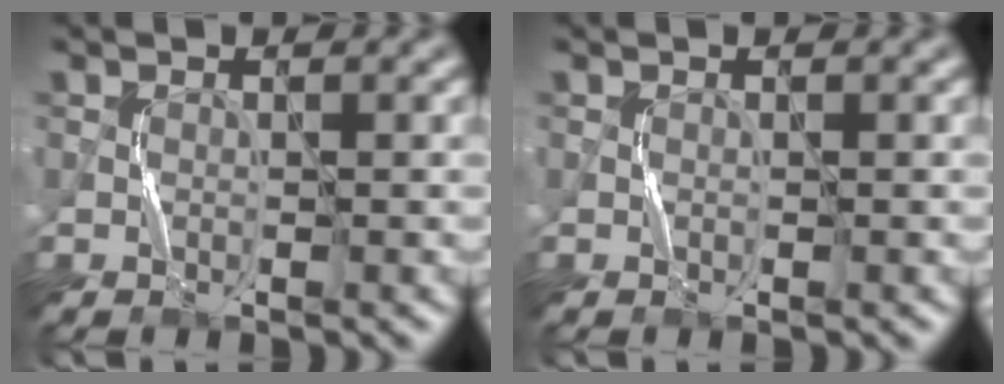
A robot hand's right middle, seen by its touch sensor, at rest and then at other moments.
{"total": 0.0}